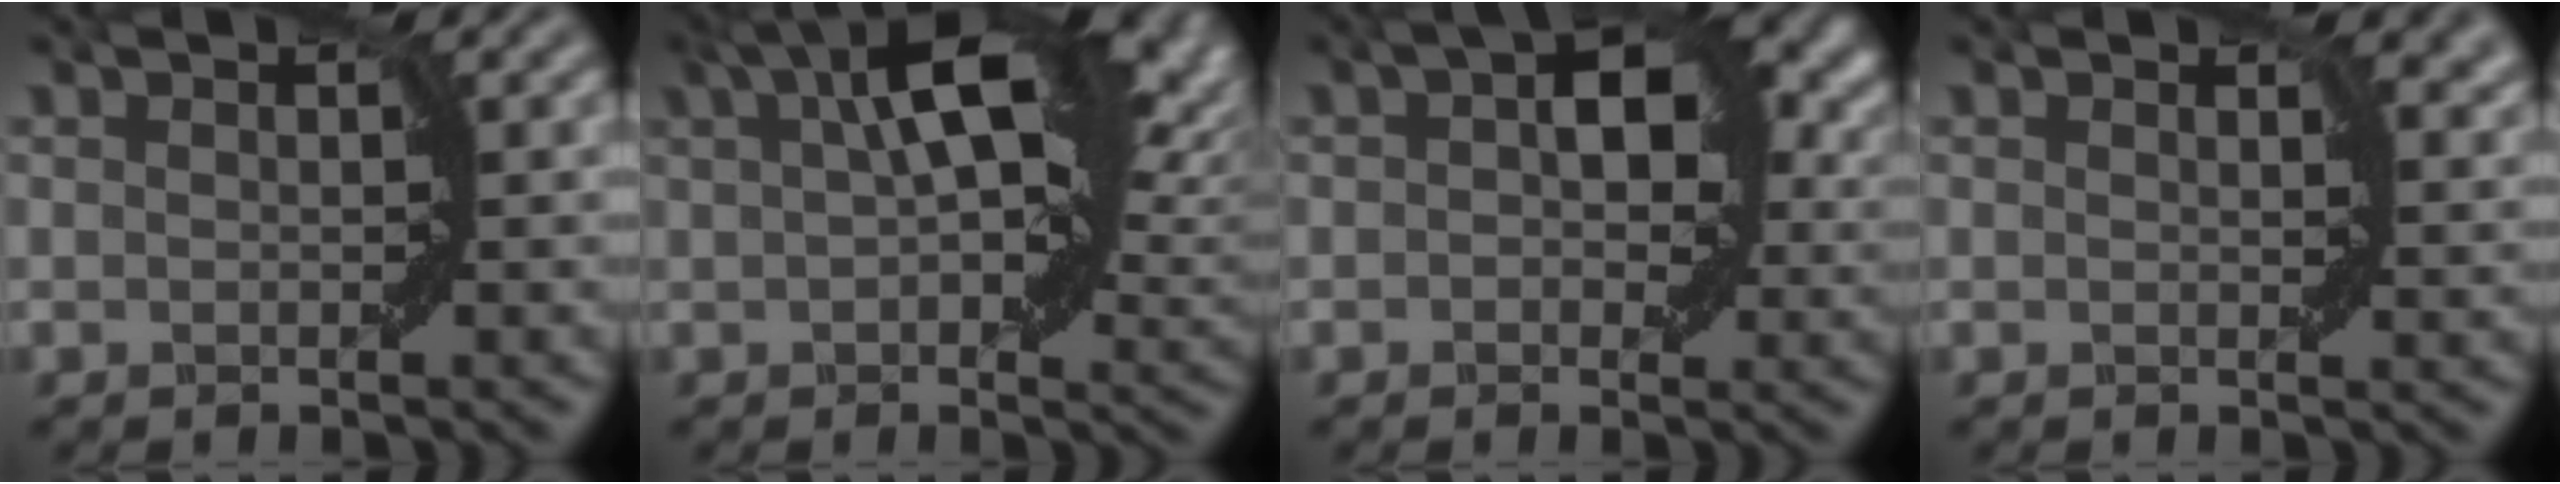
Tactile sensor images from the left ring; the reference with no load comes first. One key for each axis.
{"total": 12.5, "fx": 5.0, "fy": 5.0, "fz": 10.3, "tx": -0.157, "ty": 0.009, "tz": 0.075}
{"total": 8.4, "fx": 2.5, "fy": 4.8, "fz": 6.4, "tx": -0.082, "ty": 0.015, "tz": 0.026}
{"total": 2.5, "fx": 1.1, "fy": 1.6, "fz": 1.6, "tx": -0.018, "ty": -0.005, "tz": 0.016}